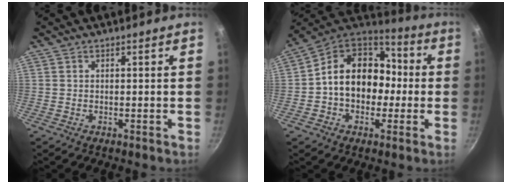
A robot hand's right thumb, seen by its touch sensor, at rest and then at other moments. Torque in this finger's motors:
{"motor_torque": [-0.07, 0.71, 0.28, 0.22, 0.11]}